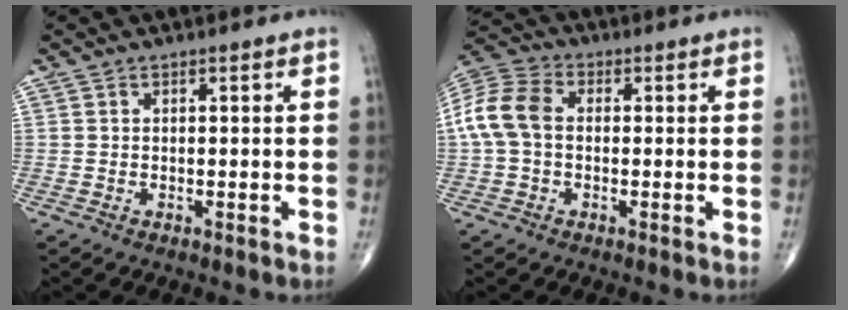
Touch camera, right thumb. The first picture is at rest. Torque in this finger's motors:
{"motor_torque": [-0.05, 0.27, 0.40, -0.39, 0.09]}